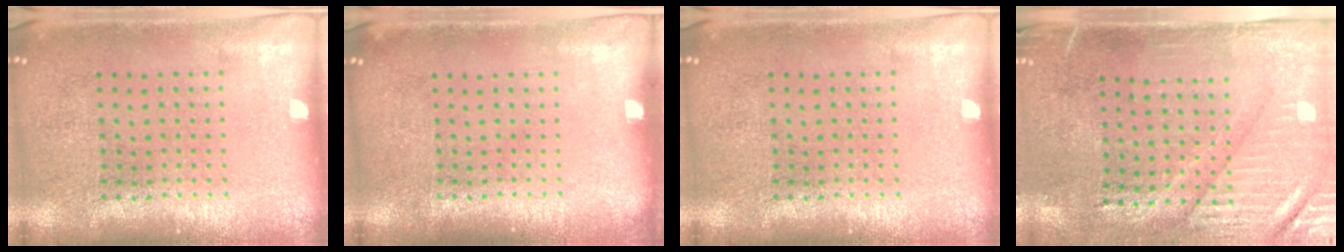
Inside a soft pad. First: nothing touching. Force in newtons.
{"total": 0.0}
{"total": 0.0}
{"total": 3.1, "press": 2.7, "slide": 1.5}